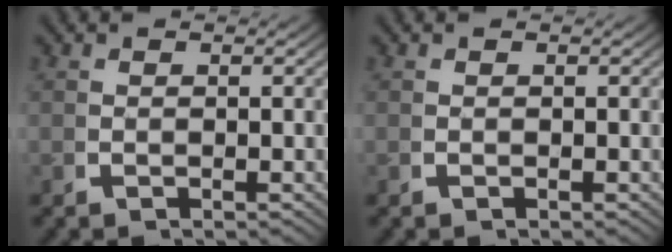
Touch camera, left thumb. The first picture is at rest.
{"total": 0.0}